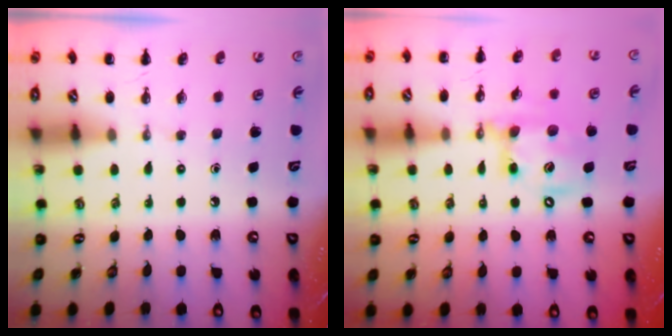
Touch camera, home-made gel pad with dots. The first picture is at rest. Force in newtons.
{"total": 13.4, "press": 13.1, "slide": 2.7}